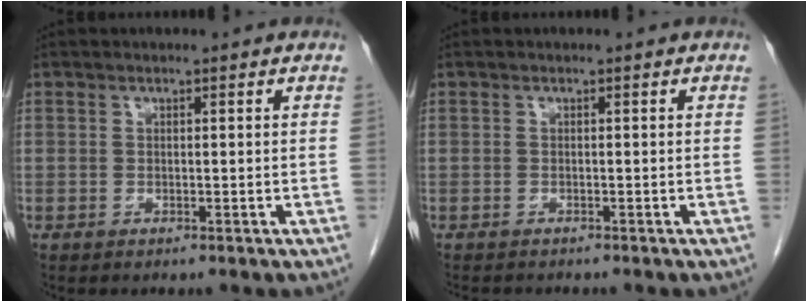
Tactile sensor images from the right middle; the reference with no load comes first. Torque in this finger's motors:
{"motor_torque": [0.00, 0.00, 0.00, 0.01]}